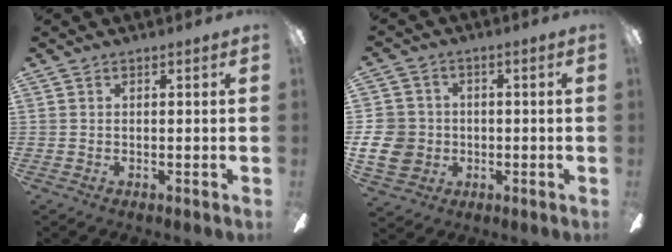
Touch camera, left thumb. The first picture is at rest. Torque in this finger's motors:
{"motor_torque": [-0.43, 0.98, 0.43, -0.29, 0.09]}